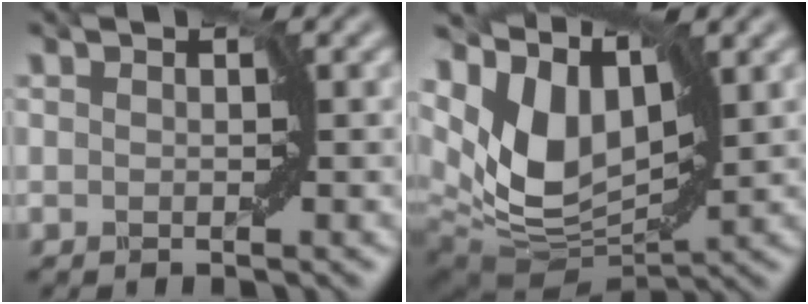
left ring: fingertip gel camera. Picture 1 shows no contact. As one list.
[{"total": 7.7, "force": [3.7, 4.6, 5.0], "torque": [-0.108, -0.012, 0.068]}]